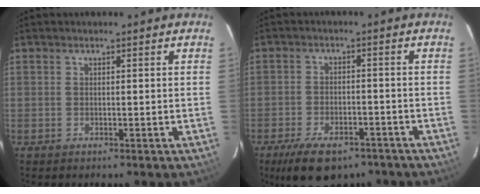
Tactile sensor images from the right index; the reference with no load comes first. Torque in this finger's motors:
{"motor_torque": [0.53, -0.41, 0.17, -0.02]}